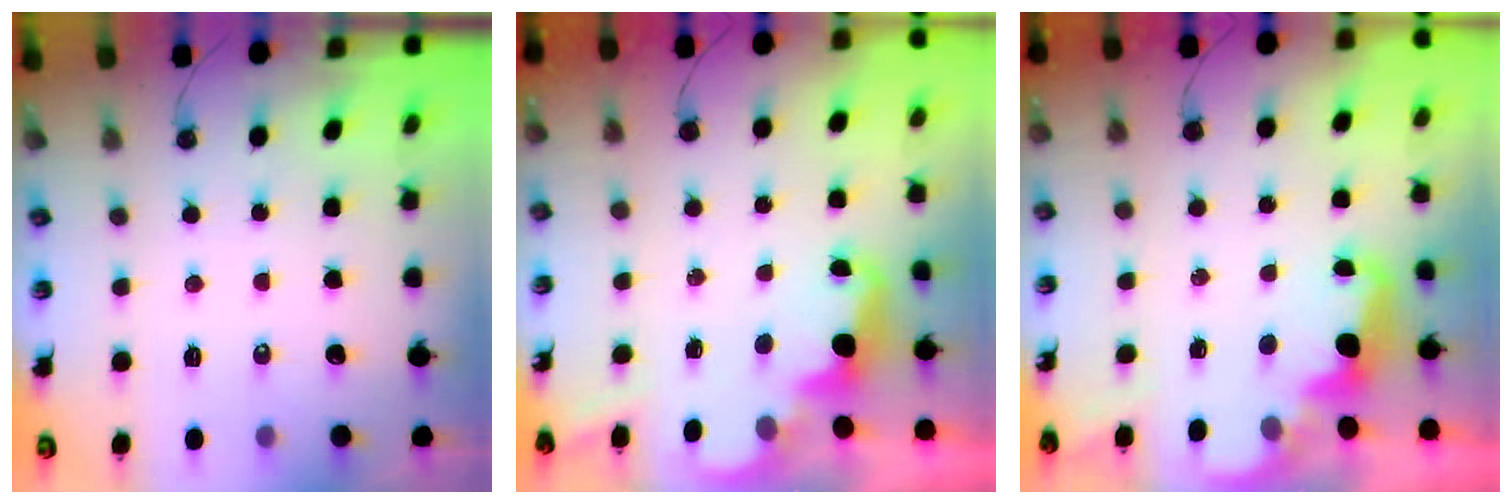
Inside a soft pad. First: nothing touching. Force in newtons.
{"total": 2.4, "press": 2.3, "slide": 0.5}
{"total": 2.8, "press": 2.7, "slide": 0.7}